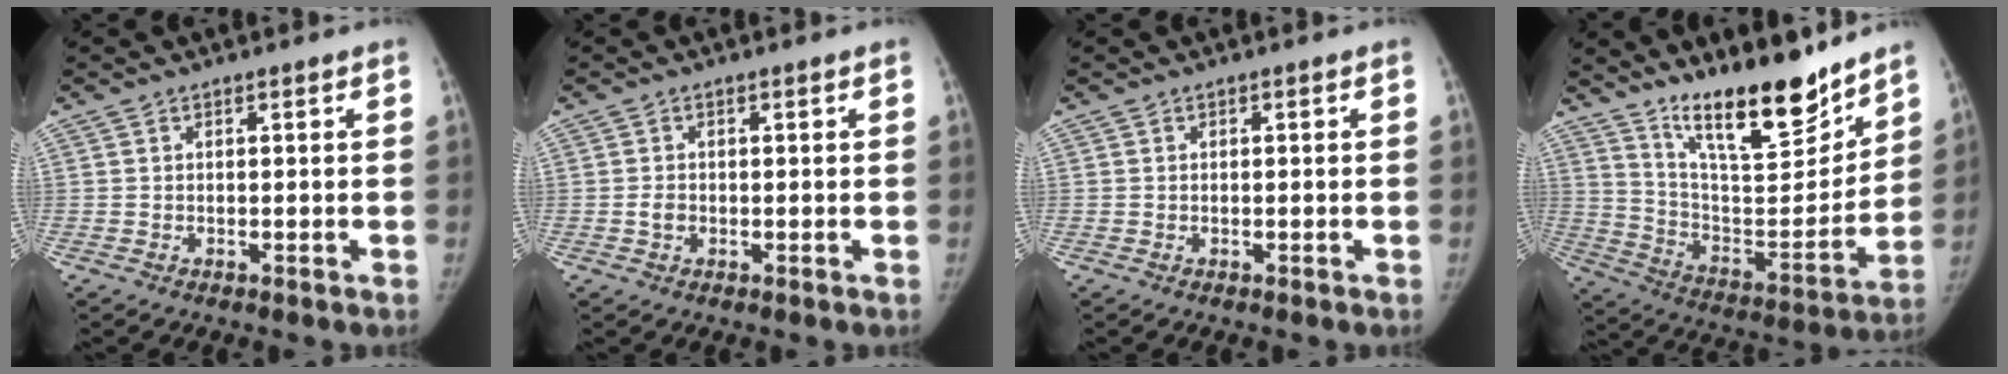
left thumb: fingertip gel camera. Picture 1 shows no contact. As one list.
[{"total": 1.4, "force": [-0.1, 1.0, 0.9], "torque": [-0.014, 0.001, -0.001]}, {"total": 0.0}, {"total": 20.7, "force": [15.9, 5.3, 12.1], "torque": [-0.151, -0.109, 0.271]}]